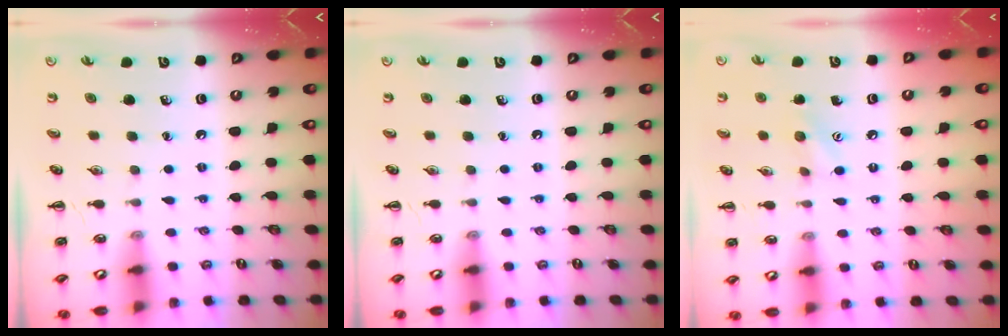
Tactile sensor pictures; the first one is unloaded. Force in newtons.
{"total": 0.0}
{"total": 7.6, "press": 7.4, "slide": 1.8}